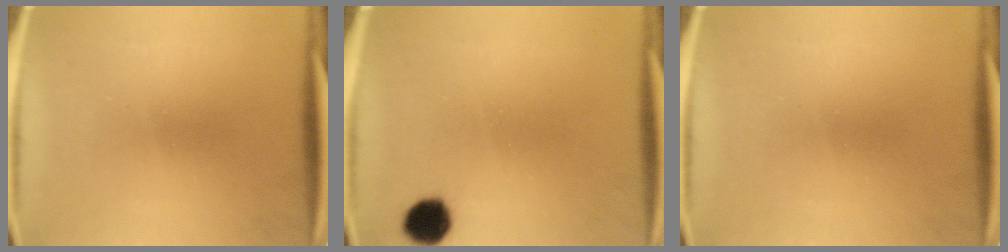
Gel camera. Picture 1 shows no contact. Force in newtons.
{"total": 5.7}
{"total": 0.0}